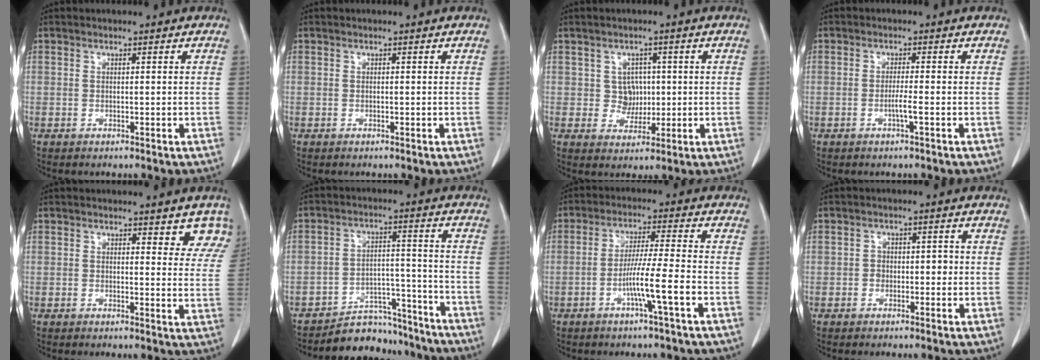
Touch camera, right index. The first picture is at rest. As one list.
[{"total": 0.0}, {"total": 3.2, "force": [0.4, 3.1, 0.8], "torque": [-0.006, 0.008, 0.010]}, {"total": 1.9, "force": [-0.7, -0.3, 1.7], "torque": [-0.032, -0.001, -0.015]}, {"total": 5.6, "force": [4.6, 2.0, 2.5], "torque": [-0.004, -0.014, 0.035]}, {"total": 9.9, "force": [-9.2, 3.7, 0.1], "torque": [0.021, 0.049, -0.140]}, {"total": 7.2, "force": [-2.8, -0.9, 6.6], "torque": [-0.122, -0.001, -0.055]}, {"total": 2.4, "force": [-0.5, 1.8, 1.4], "torque": [-0.014, 0.012, -0.009]}]